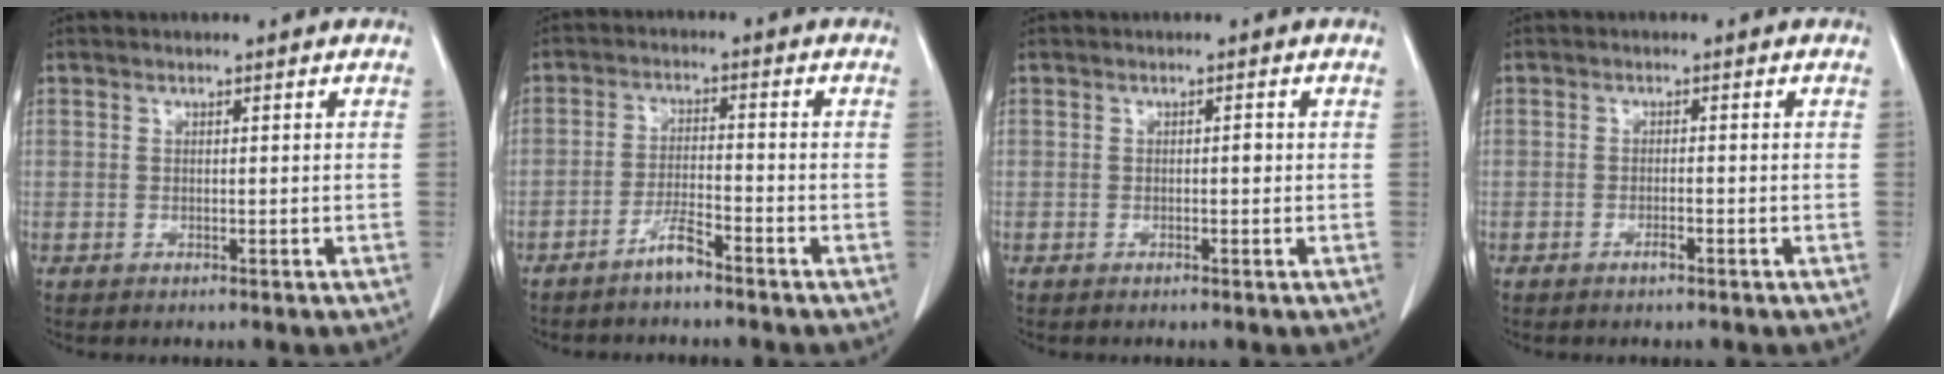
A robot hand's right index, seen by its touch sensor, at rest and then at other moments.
{"total": 3.7, "force": [-3.0, 0.2, 2.2], "torque": [-0.042, -0.001, -0.059]}
{"total": 0.8, "force": [0.0, 0.3, 0.8], "torque": [-0.009, 0.002, -0.001]}
{"total": 1.1, "force": [-0.7, 0.1, 0.8], "torque": [-0.016, -0.001, -0.012]}